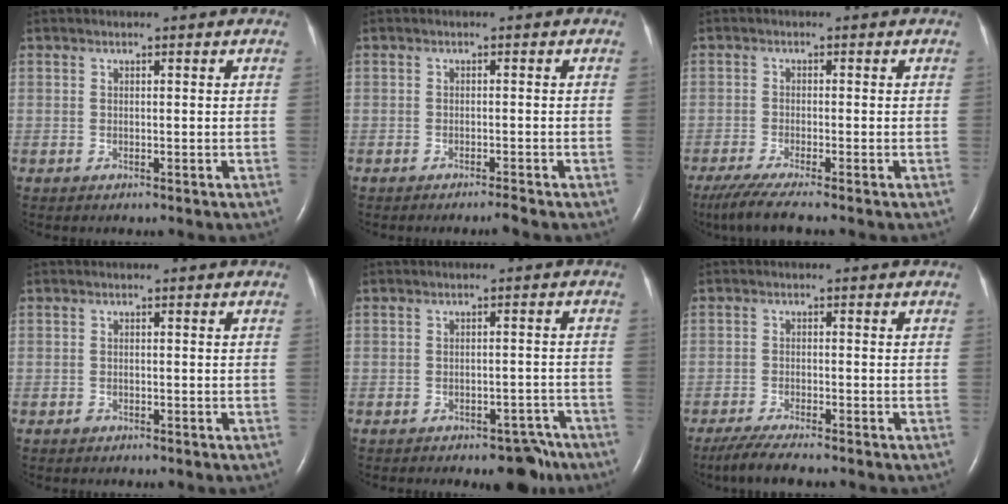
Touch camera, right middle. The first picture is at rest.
{"total": 1.4, "force": [-1.2, -0.4, 0.6], "torque": [-0.012, -0.002, -0.021]}
{"total": 5.8, "force": [-4.6, -0.5, 3.5], "torque": [-0.061, -0.020, -0.083]}
{"total": 0.7, "force": [-0.6, 0.3, 0.2], "torque": [-0.007, 0.000, -0.010]}
{"total": 6.1, "force": [-4.9, 2.5, 2.6], "torque": [-0.018, 0.017, -0.061]}
{"total": 5.6, "force": [-4.6, 0.3, 3.2], "torque": [-0.057, -0.016, -0.081]}